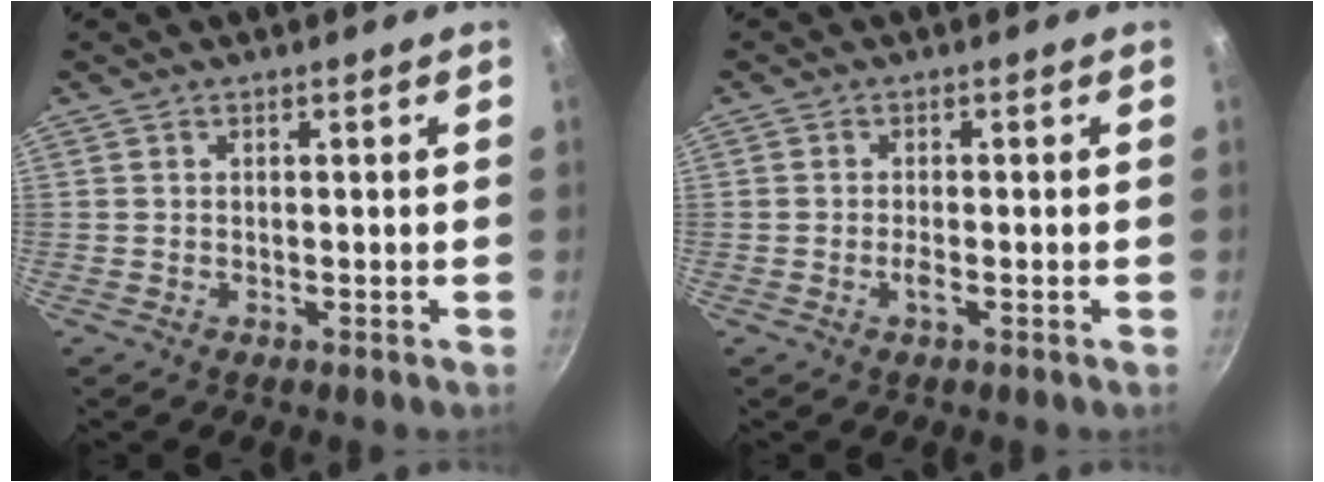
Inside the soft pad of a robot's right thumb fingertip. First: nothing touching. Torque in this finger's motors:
{"motor_torque": [0.19, -0.03, 0.39, 0.38, 0.02]}